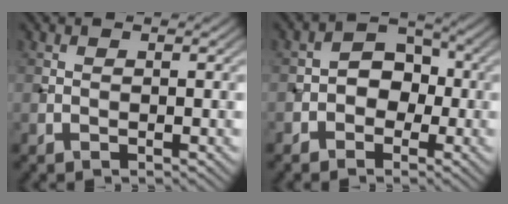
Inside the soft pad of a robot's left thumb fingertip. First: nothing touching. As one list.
[{"total": 4.3, "force": [-1.3, 3.4, 2.4], "torque": [-0.023, 0.008, -0.034]}]